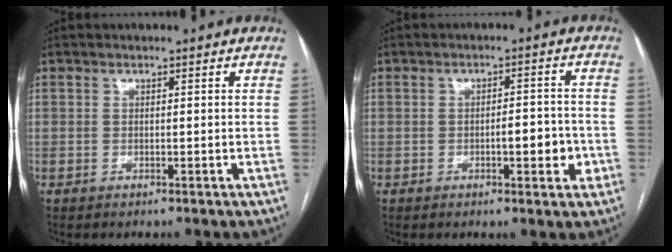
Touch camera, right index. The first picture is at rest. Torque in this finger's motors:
{"motor_torque": [0.79, -0.21, 0.21, 0.06]}